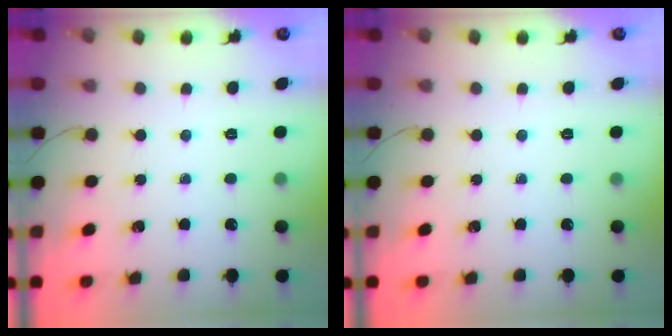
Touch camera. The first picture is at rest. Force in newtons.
{"total": 0.0}